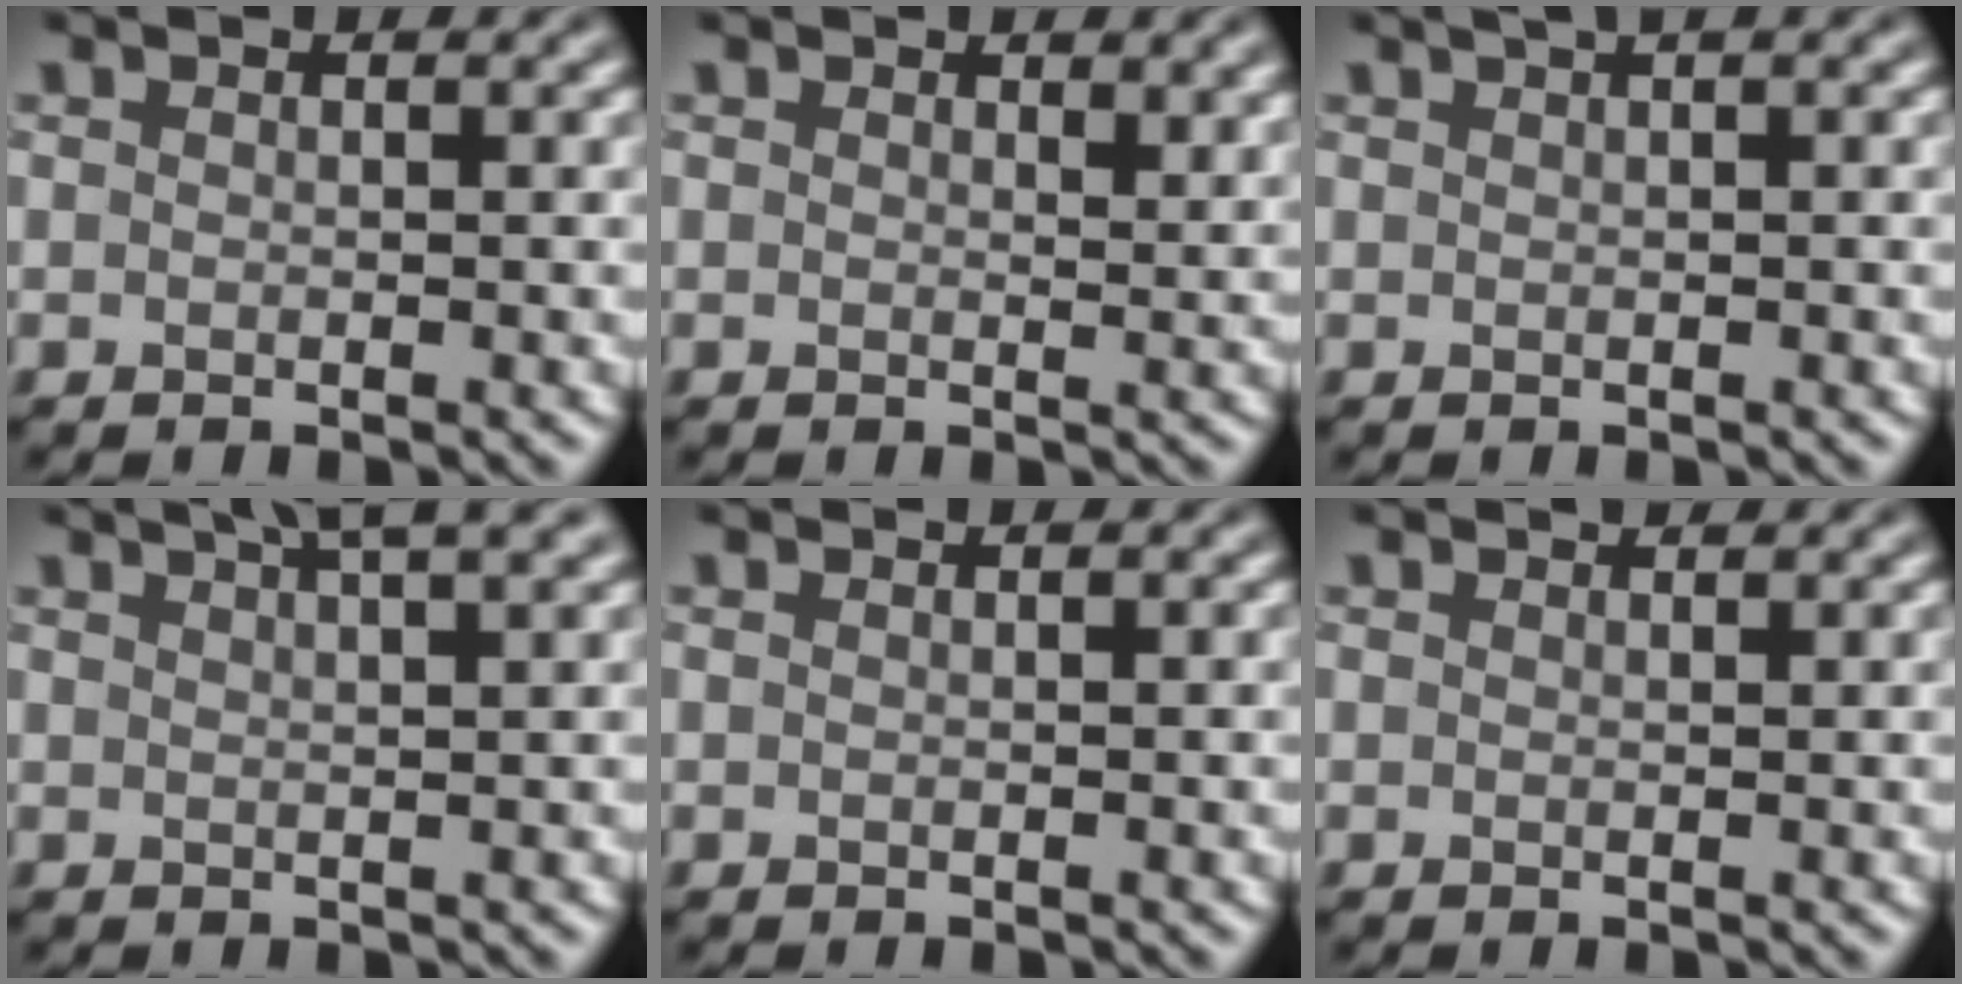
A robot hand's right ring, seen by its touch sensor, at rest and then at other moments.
{"total": 1.5, "force": [1.0, 0.5, 0.9], "torque": [-0.010, -0.003, 0.020]}
{"total": 1.9, "force": [1.2, 0.6, 1.4], "torque": [-0.016, 0.002, 0.012]}
{"total": 5.4, "force": [3.7, 1.5, 3.6], "torque": [-0.028, 0.024, 0.027]}
{"total": 0.0}
{"total": 0.7, "force": [0.7, 0.1, 0.2], "torque": [-0.006, -0.003, 0.010]}